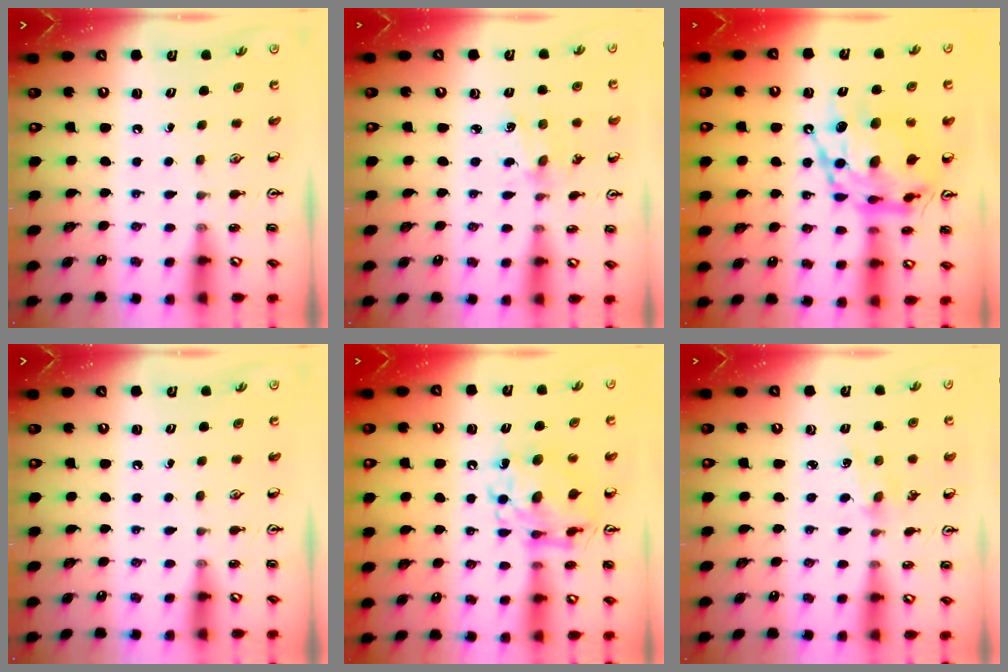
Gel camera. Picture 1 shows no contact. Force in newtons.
{"total": 2.5, "press": 2.5, "slide": 0.4}
{"total": 17.9, "press": 17.9, "slide": 1.7}
{"total": 0.0}
{"total": 11.7, "press": 11.6, "slide": 1.2}
{"total": 1.8, "press": 1.8, "slide": 0.4}